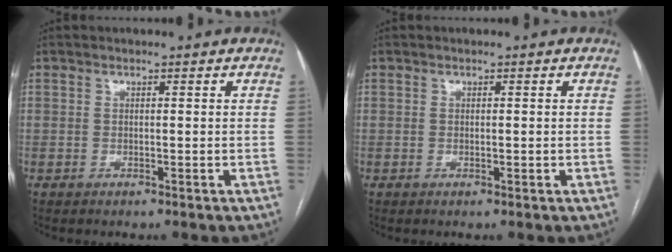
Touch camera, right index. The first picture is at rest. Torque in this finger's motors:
{"motor_torque": [0.36, 0.54, -0.02, 0.00]}